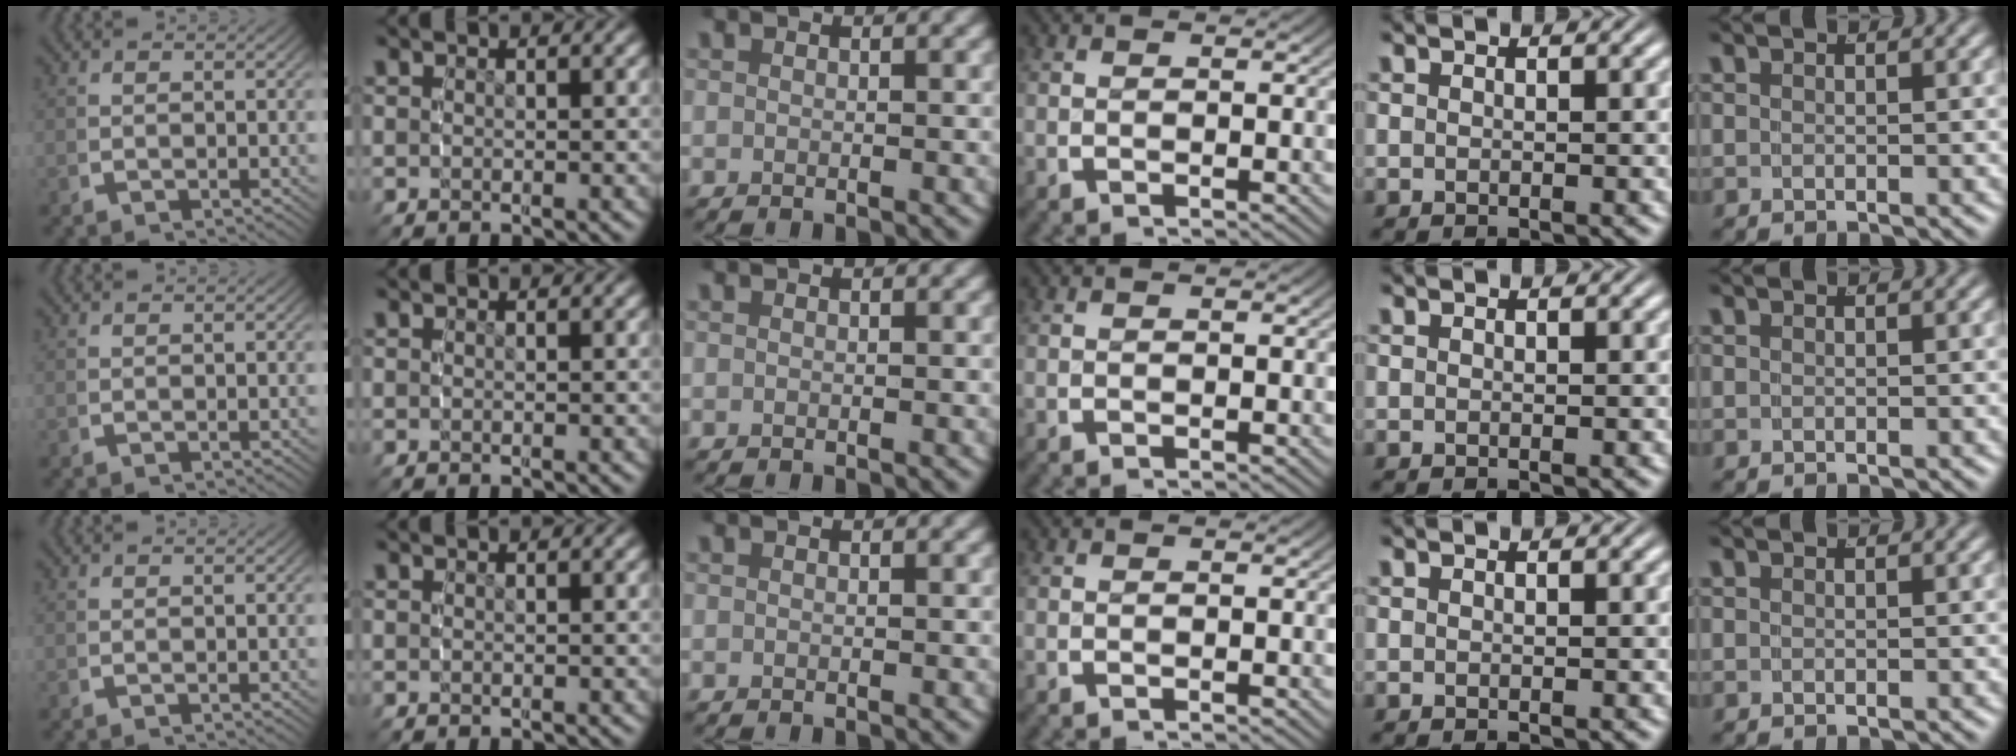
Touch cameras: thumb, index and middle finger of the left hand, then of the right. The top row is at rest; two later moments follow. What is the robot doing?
{"motion": "grasp_and_lifting", "object": "ethernet cable"}